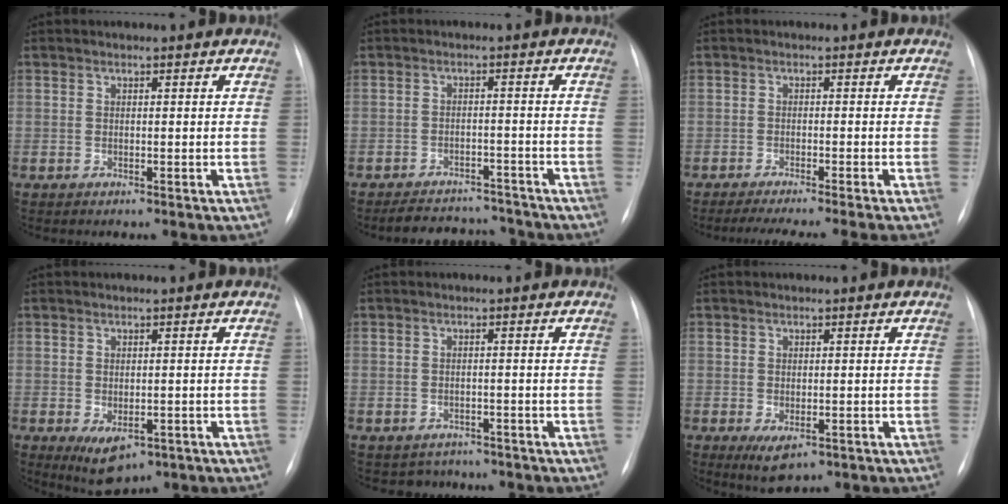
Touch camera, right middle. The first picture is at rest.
{"total": 8.7, "force": [-8.3, 2.4, 1.4], "torque": [-0.013, 0.009, -0.112]}
{"total": 10.0, "force": [-8.6, -1.3, 5.1], "torque": [-0.049, -0.019, -0.122]}
{"total": 5.1, "force": [-2.1, 2.7, 3.7], "torque": [-0.060, -0.009, -0.016]}
{"total": 2.7, "force": [-2.3, 1.4, -0.5], "torque": [0.003, 0.007, -0.032]}
{"total": 3.6, "force": [-1.5, 1.6, 2.9], "torque": [-0.048, -0.009, -0.012]}